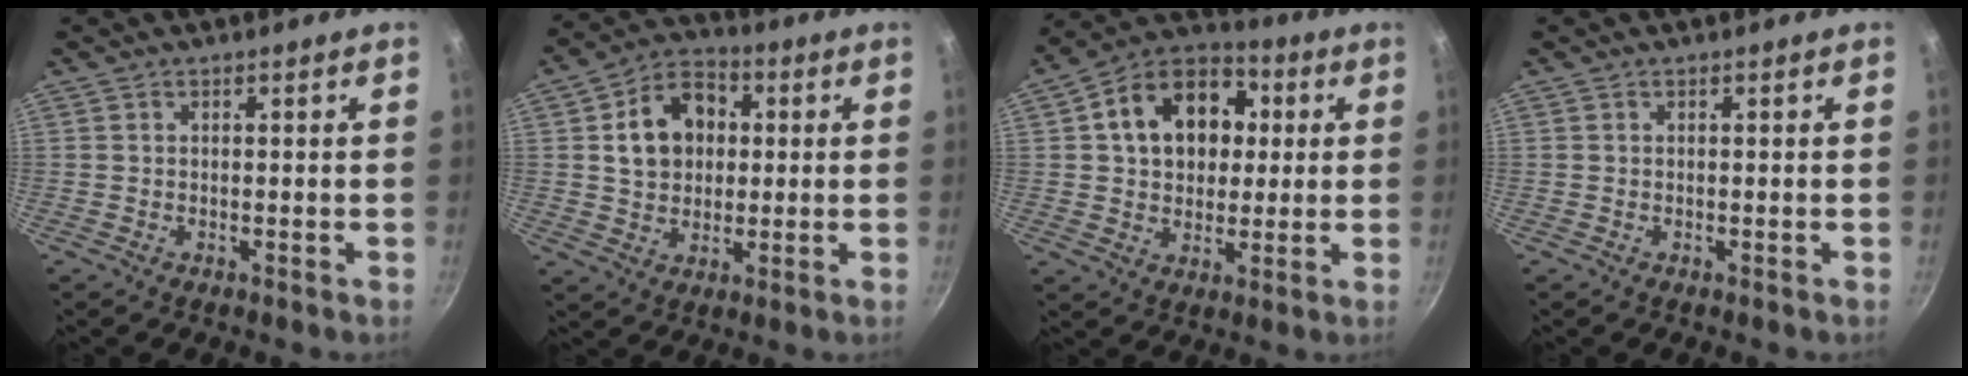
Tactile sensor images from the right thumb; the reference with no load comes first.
{"total": 12.3, "force": [2.1, 9.6, 7.4], "torque": [-0.094, 0.020, 0.027]}
{"total": 16.9, "force": [3.4, 12.6, 10.7], "torque": [-0.143, 0.024, 0.041]}
{"total": 0.0}